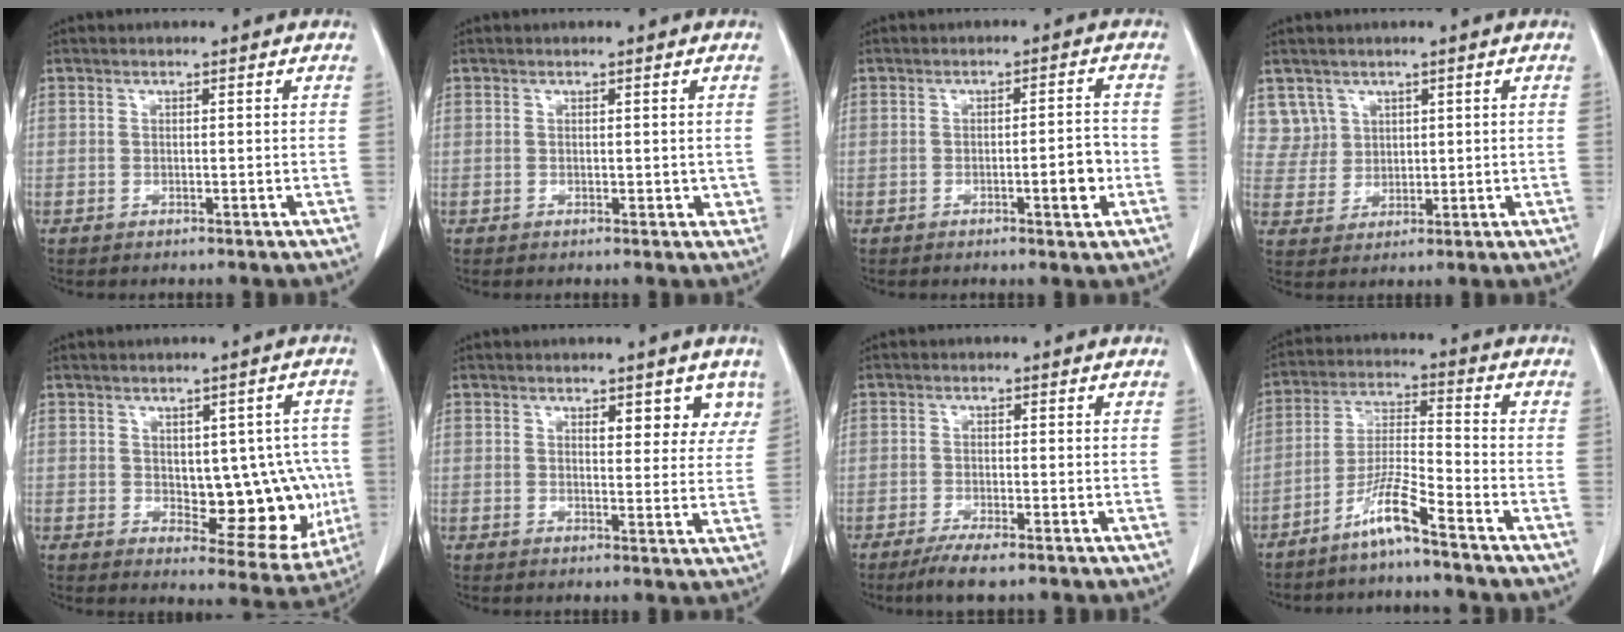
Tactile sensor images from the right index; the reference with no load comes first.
{"total": 1.3, "force": [0.3, 1.0, 0.9], "torque": [-0.004, 0.000, 0.005]}
{"total": 4.3, "force": [-1.4, 0.8, 4.0], "torque": [-0.052, 0.002, -0.017]}
{"total": 2.4, "force": [2.0, 1.3, 0.3], "torque": [0.001, 0.003, 0.045]}
{"total": 12.0, "force": [-0.7, 5.9, 10.4], "torque": [-0.106, 0.010, 0.011]}
{"total": 5.4, "force": [3.5, 2.3, 3.3], "torque": [-0.022, -0.005, 0.038]}
{"total": 4.1, "force": [-2.8, 0.4, 2.9], "torque": [-0.054, -0.011, -0.049]}
{"total": 7.4, "force": [-5.4, -0.5, 5.0], "torque": [-0.102, -0.014, -0.112]}